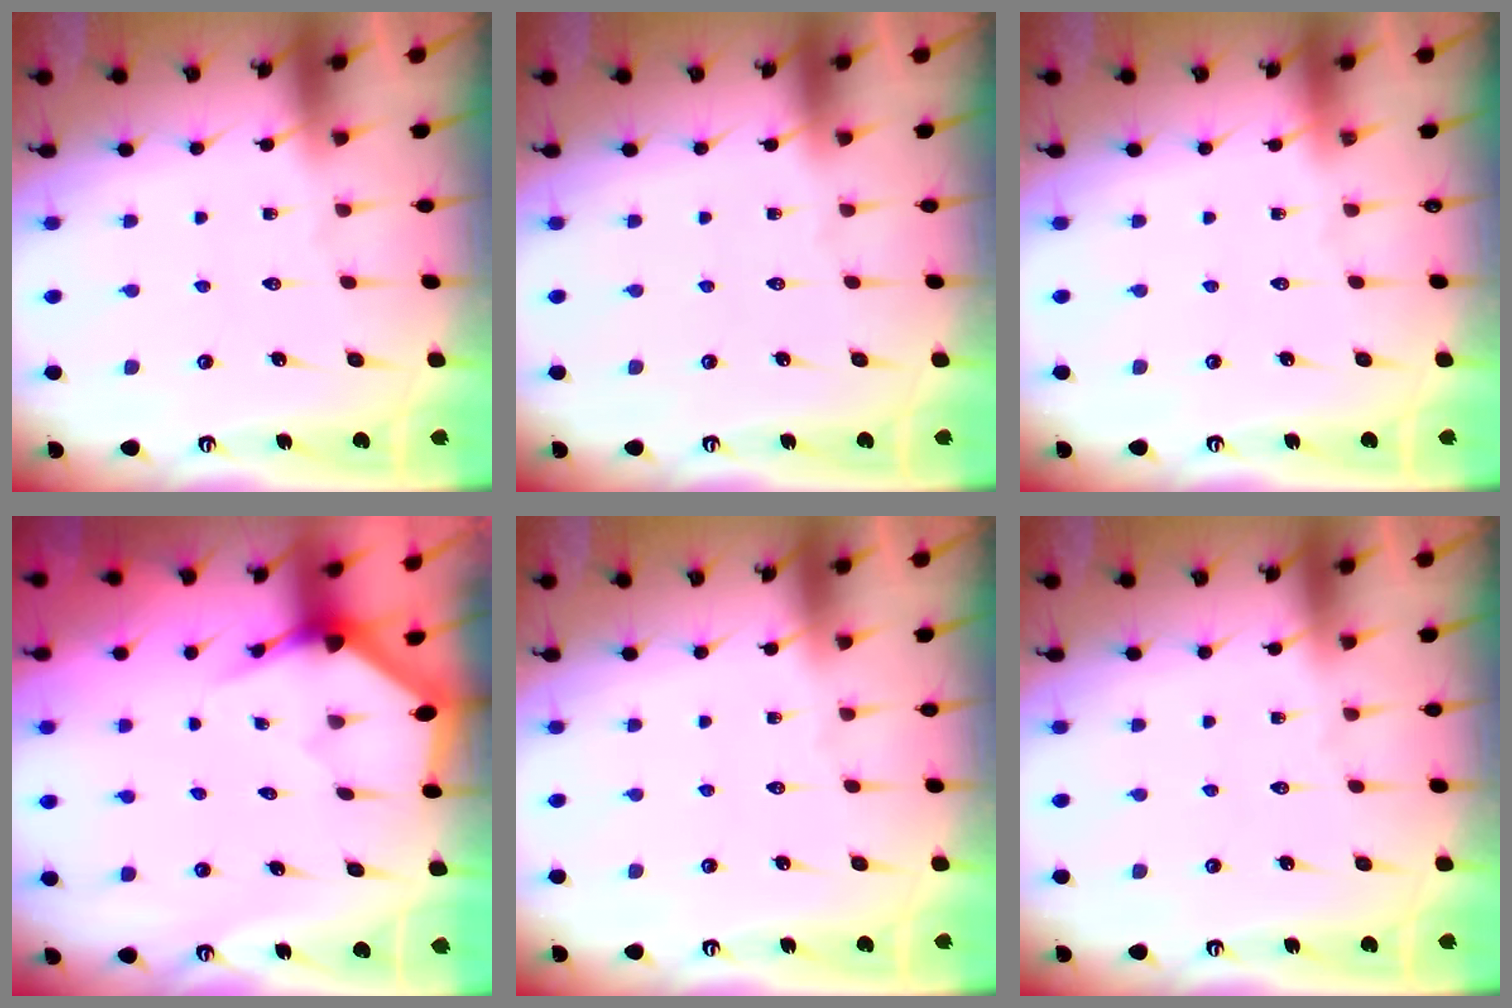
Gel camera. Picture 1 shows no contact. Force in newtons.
{"total": 0.0}
{"total": 0.0}
{"total": 3.5, "press": 3.5, "slide": 0.1}
{"total": 0.0}
{"total": 0.0}